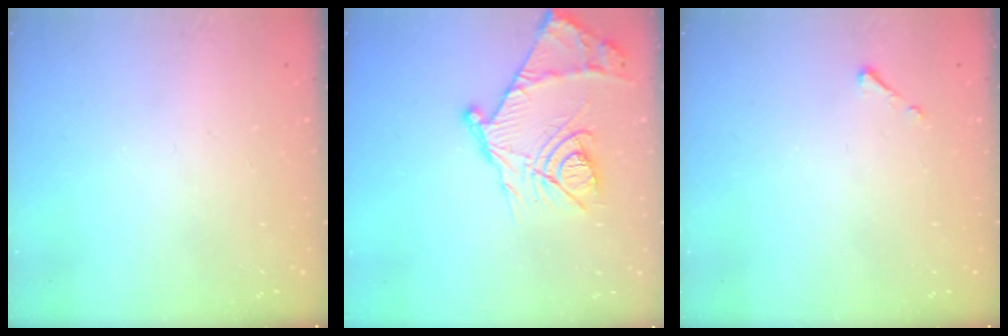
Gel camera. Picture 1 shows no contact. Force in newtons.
{"total": 18.9, "press": 18.8, "slide": 1.6}
{"total": 2.5, "press": 2.5, "slide": 0.3}